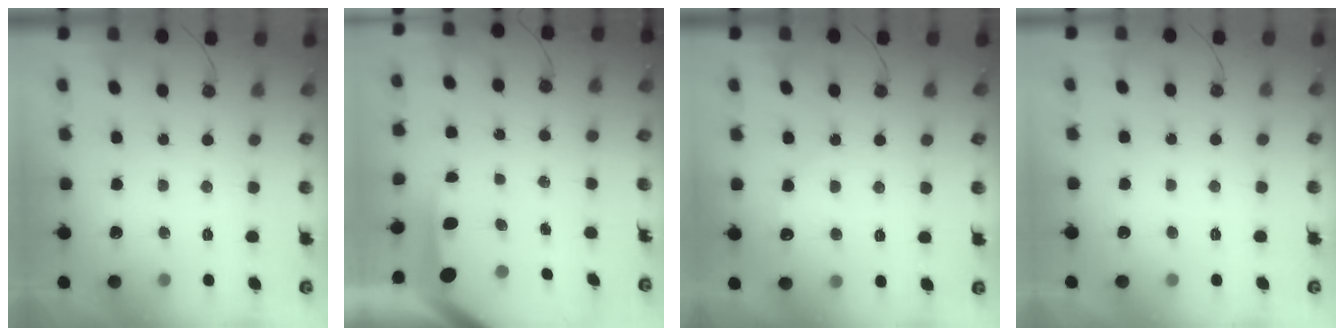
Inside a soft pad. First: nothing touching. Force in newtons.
{"total": 8.3, "press": 8.3, "slide": 0.8}
{"total": 4.5, "press": 4.5, "slide": 0.6}
{"total": 0.0}